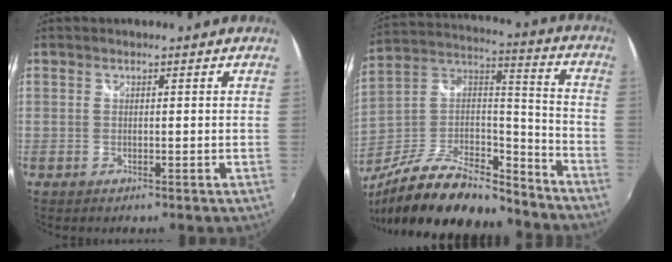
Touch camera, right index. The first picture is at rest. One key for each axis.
{"total": 24.8, "fx": -18.6, "fy": 8.8, "fz": 13.8, "tx": -0.265, "ty": 0.007, "tz": -0.304}